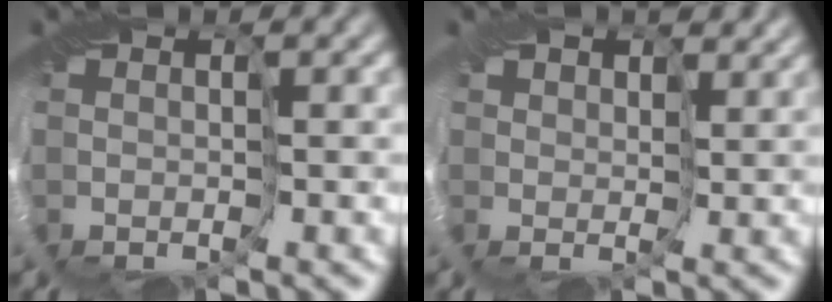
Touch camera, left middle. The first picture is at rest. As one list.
[{"total": 3.0, "force": [2.5, 1.6, 0.7], "torque": [-0.021, 0.003, 0.032]}]